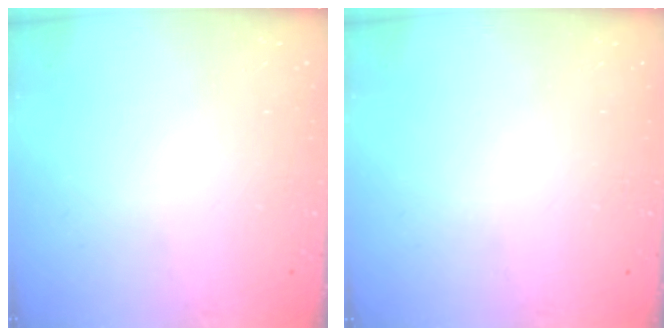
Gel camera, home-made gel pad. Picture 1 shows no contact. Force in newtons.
{"total": 0.0}